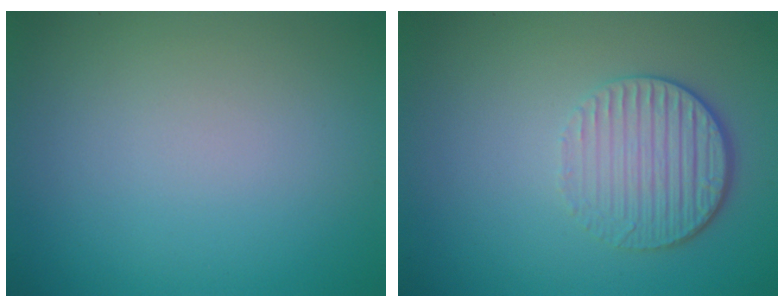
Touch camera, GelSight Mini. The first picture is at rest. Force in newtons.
{"total": 3.6, "press": 2.6, "slide": 2.5}